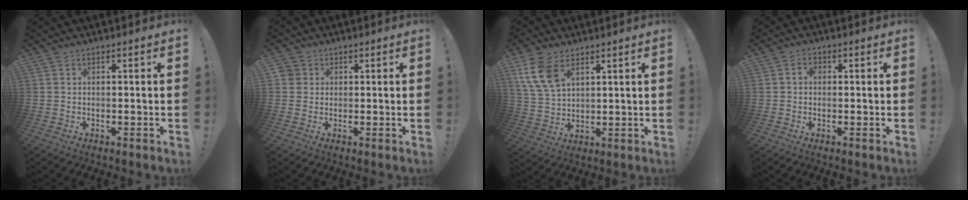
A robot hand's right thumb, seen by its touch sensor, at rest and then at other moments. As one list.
[{"total": 2.9, "force": [0.8, 2.7, 0.6], "torque": [-0.013, 0.005, 0.016]}, {"total": 10.9, "force": [6.0, 6.7, 6.2], "torque": [-0.138, -0.017, 0.118]}, {"total": 2.0, "force": [-0.4, 1.4, 1.3], "torque": [-0.029, 0.012, -0.008]}]